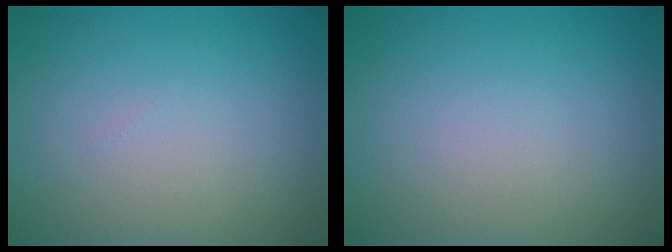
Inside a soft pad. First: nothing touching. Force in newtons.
{"total": 0.0}